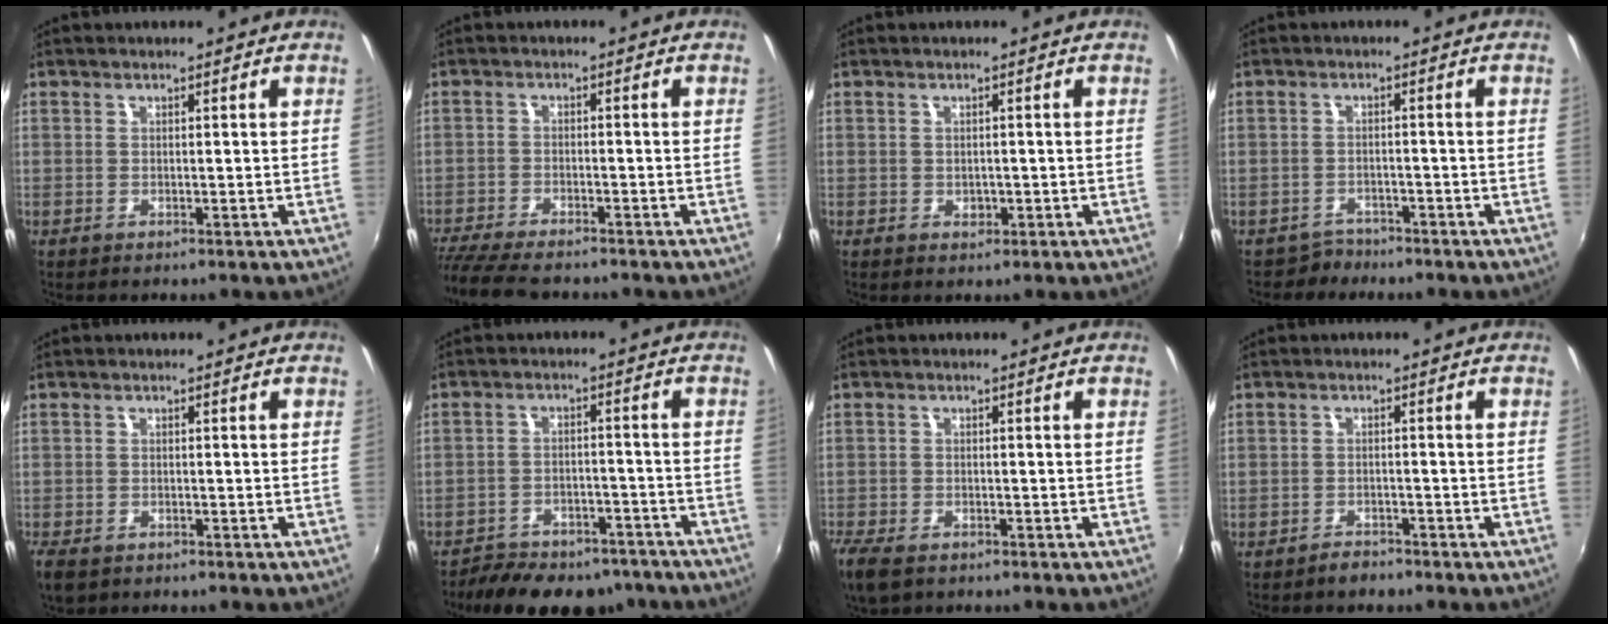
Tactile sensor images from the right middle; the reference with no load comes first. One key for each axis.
{"total": 11.5, "fx": -9.9, "fy": 2.3, "fz": 5.3, "tx": -0.130, "ty": -0.039, "tz": -0.172}
{"total": 1.2, "fx": -0.2, "fy": 1.0, "fz": 0.5, "tx": -0.005, "ty": -0.001, "tz": -0.004}
{"total": 2.9, "fx": -2.4, "fy": 1.4, "fz": -0.4, "tx": 0.001, "ty": 0.004, "tz": -0.042}
{"total": 4.3, "fx": -3.0, "fy": 2.2, "fz": 2.2, "tx": -0.057, "ty": -0.017, "tz": -0.056}
{"total": 17.1, "fx": -14.1, "fy": 7.0, "fz": 6.8, "tx": -0.148, "ty": 0.002, "tz": -0.183}
{"total": 6.3, "fx": -4.6, "fy": 2.6, "fz": 3.3, "tx": -0.091, "ty": -0.024, "tz": -0.092}
{"total": 2.3, "fx": -2.2, "fy": 0.8, "fz": 0.4, "tx": -0.016, "ty": 0.000, "tz": -0.036}